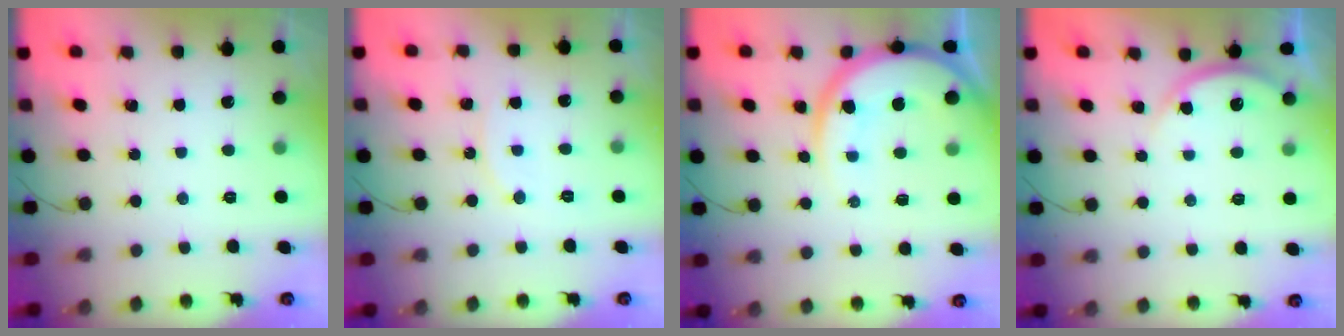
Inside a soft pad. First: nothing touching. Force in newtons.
{"total": 6.0, "press": 6.0, "slide": 0.2}
{"total": 13.0, "press": 13.0, "slide": 0.8}
{"total": 3.0, "press": 2.9, "slide": 0.4}